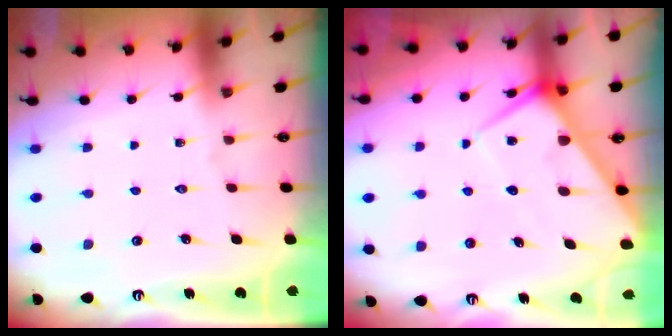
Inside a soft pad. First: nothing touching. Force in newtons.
{"total": 7.5, "press": 7.5, "slide": 0.7}